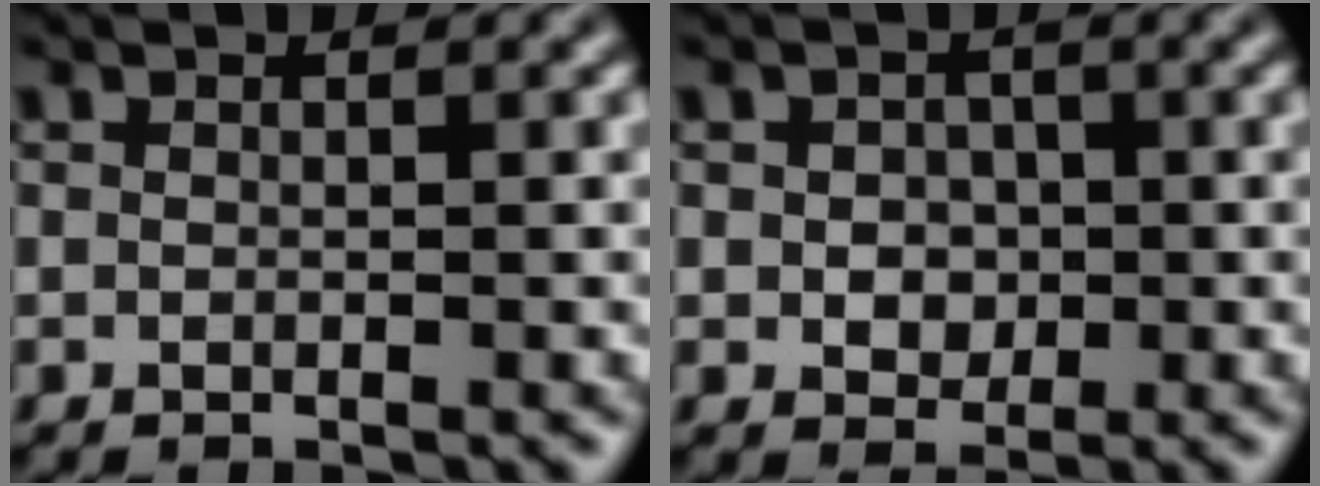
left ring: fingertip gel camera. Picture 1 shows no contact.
{"total": 2.3, "force": [0.0, 1.9, 1.2], "torque": [-0.018, -0.003, -0.002]}